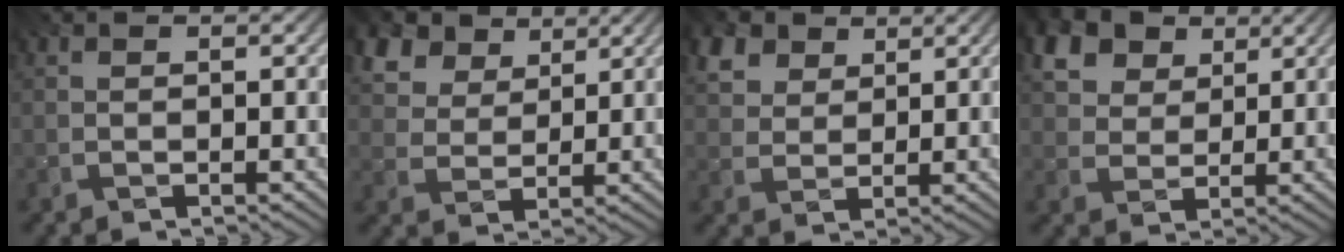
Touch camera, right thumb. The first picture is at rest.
{"total": 8.5, "force": [5.1, 5.3, 4.3], "torque": [-0.132, 0.005, 0.094]}
{"total": 6.1, "force": [3.7, 3.9, 2.8], "torque": [-0.089, 0.010, 0.070]}
{"total": 9.7, "force": [5.3, 6.5, 4.8], "torque": [-0.147, 0.004, 0.093]}